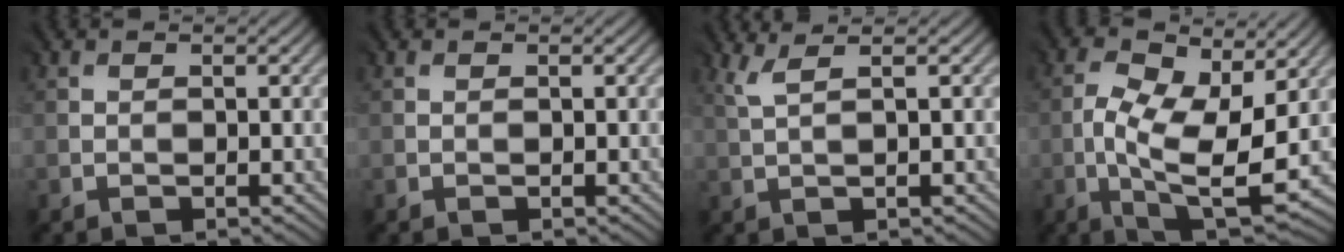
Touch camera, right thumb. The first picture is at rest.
{"total": 0.0}
{"total": 2.0, "force": [1.1, -0.2, 1.6], "torque": [-0.028, 0.006, 0.026]}
{"total": 10.5, "force": [-0.8, 4.7, 9.3], "torque": [-0.183, -0.003, -0.010]}